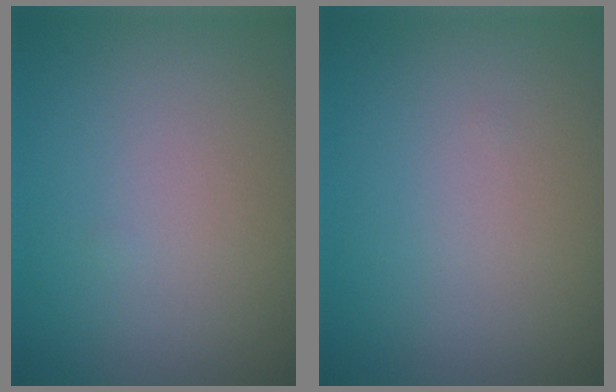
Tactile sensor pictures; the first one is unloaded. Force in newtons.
{"total": 0.0}